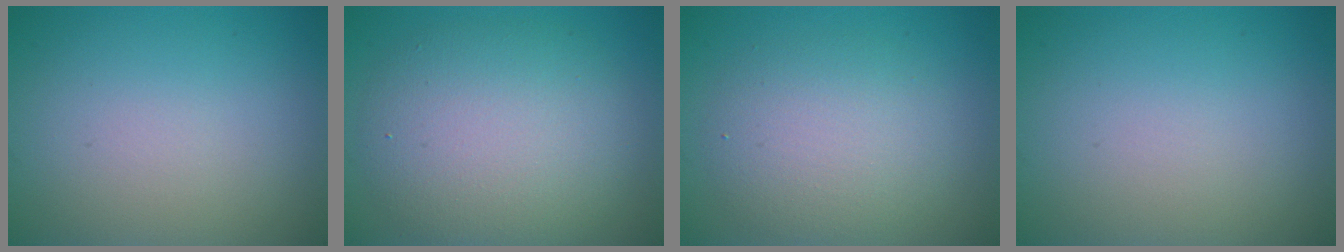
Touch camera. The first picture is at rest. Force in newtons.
{"total": 7.5, "press": 7.5, "slide": 0.7}
{"total": 4.6, "press": 4.6, "slide": 0.3}
{"total": 0.0}